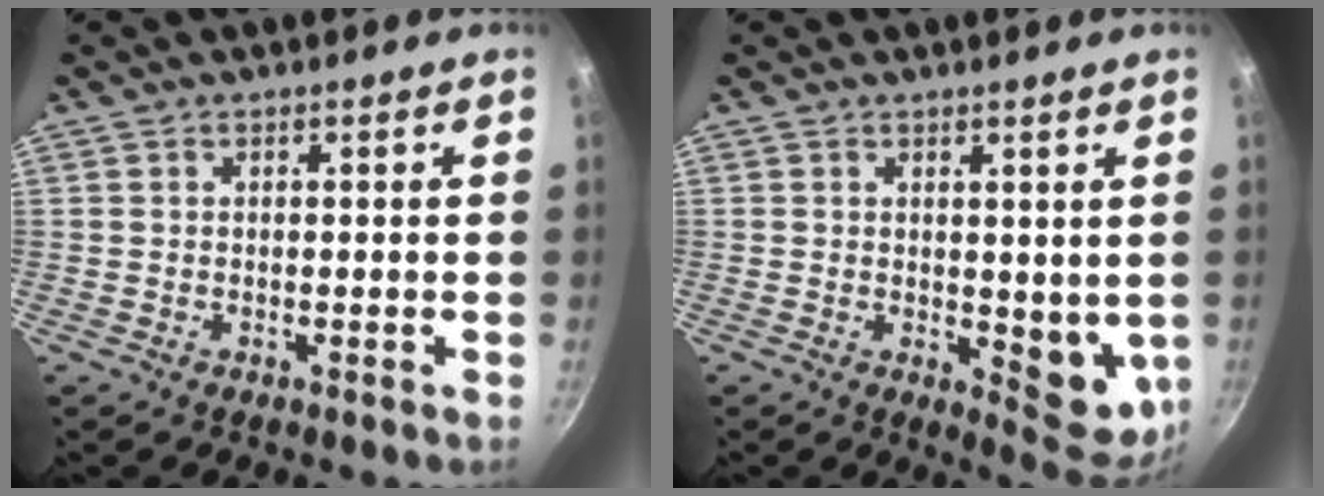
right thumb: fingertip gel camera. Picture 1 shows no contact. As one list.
[{"total": 8.0, "force": [0.8, 4.1, 6.8], "torque": [-0.063, -0.021, 0.021]}]